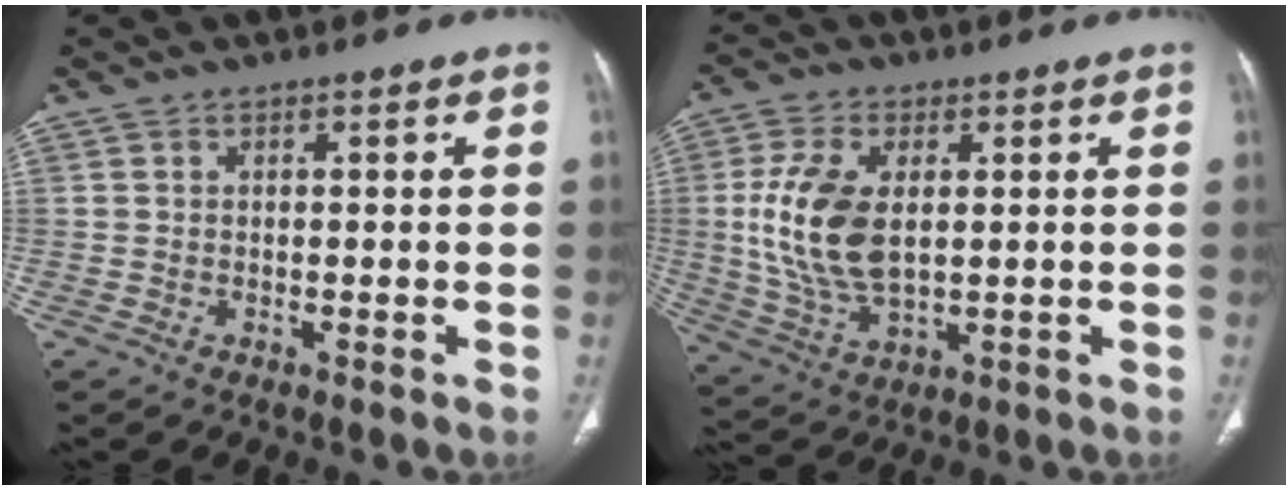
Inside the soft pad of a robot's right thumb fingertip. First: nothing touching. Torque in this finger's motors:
{"motor_torque": [2.27, 1.44, 1.10, -1.45, 0.36]}